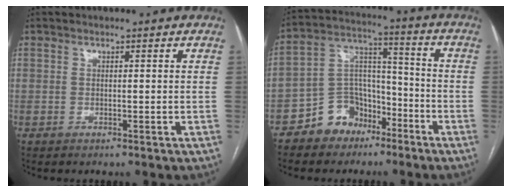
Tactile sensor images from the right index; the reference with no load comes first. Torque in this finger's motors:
{"motor_torque": [0.07, 0.03, -0.17, -0.06]}